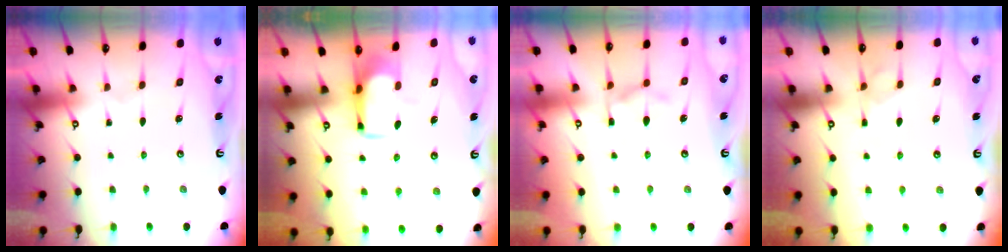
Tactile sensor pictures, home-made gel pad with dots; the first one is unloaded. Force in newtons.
{"total": 2.1, "press": 2.1, "slide": 0.4}
{"total": 4.3, "press": 4.1, "slide": 1.4}
{"total": 1.7, "press": 1.3, "slide": 1.1}